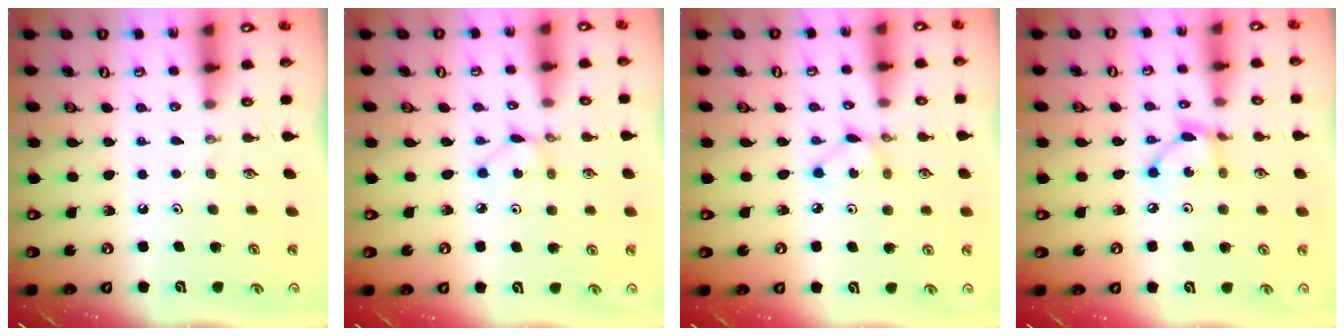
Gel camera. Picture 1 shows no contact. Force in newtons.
{"total": 2.3, "press": 2.3, "slide": 0.0}
{"total": 2.8, "press": 2.8, "slide": 0.1}
{"total": 5.7, "press": 5.7, "slide": 0.2}